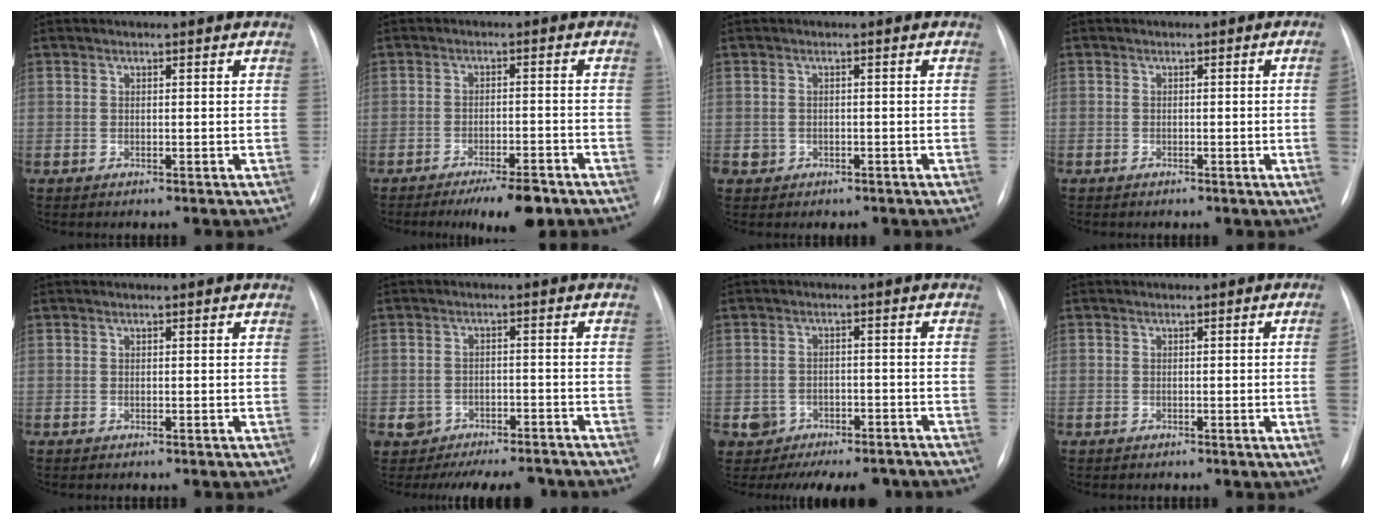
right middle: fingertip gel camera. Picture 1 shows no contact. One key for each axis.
{"total": 6.8, "fx": -4.9, "fy": 1.5, "fz": 4.4, "tx": -0.062, "ty": -0.007, "tz": -0.073}
{"total": 1.9, "fx": -0.7, "fy": 1.7, "fz": 0.2, "tx": -0.003, "ty": 0.007, "tz": -0.005}
{"total": 2.5, "fx": -0.5, "fy": -0.6, "fz": 2.4, "tx": -0.031, "ty": 0.000, "tz": -0.009}
{"total": 0.0}
{"total": 10.0, "fx": -8.6, "fy": 4.4, "fz": 2.3, "tx": -0.020, "ty": 0.023, "tz": -0.108}
{"total": 9.2, "fx": -7.1, "fy": 5.5, "fz": 2.1, "tx": -0.020, "ty": 0.025, "tz": -0.088}
{"total": 2.7, "fx": -0.5, "fy": -0.7, "fz": 2.5, "tx": -0.032, "ty": -0.002, "tz": -0.007}